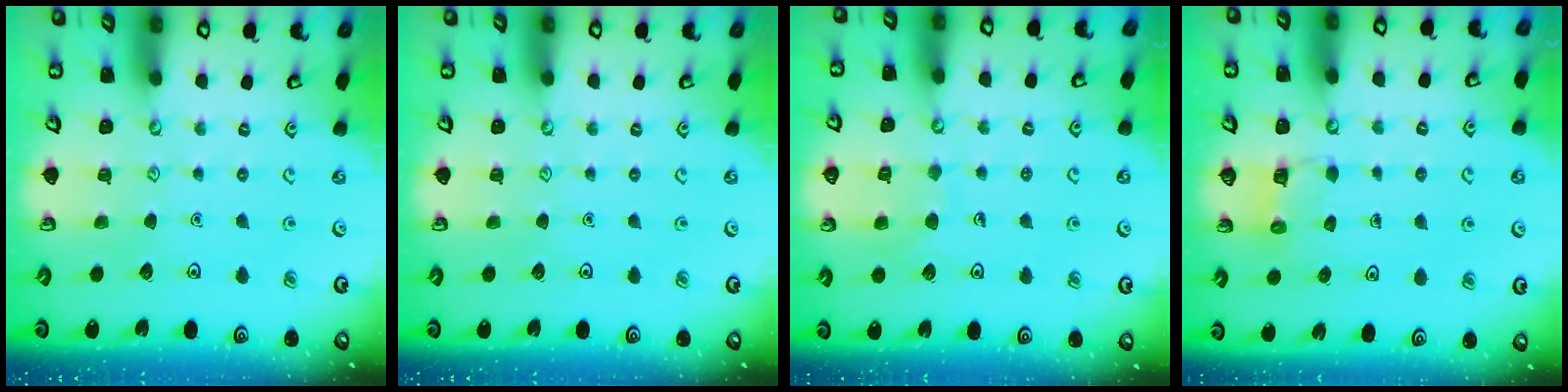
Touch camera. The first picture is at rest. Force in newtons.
{"total": 0.0}
{"total": 6.7, "press": 6.7, "slide": 0.4}
{"total": 3.1, "press": 3.1, "slide": 0.3}